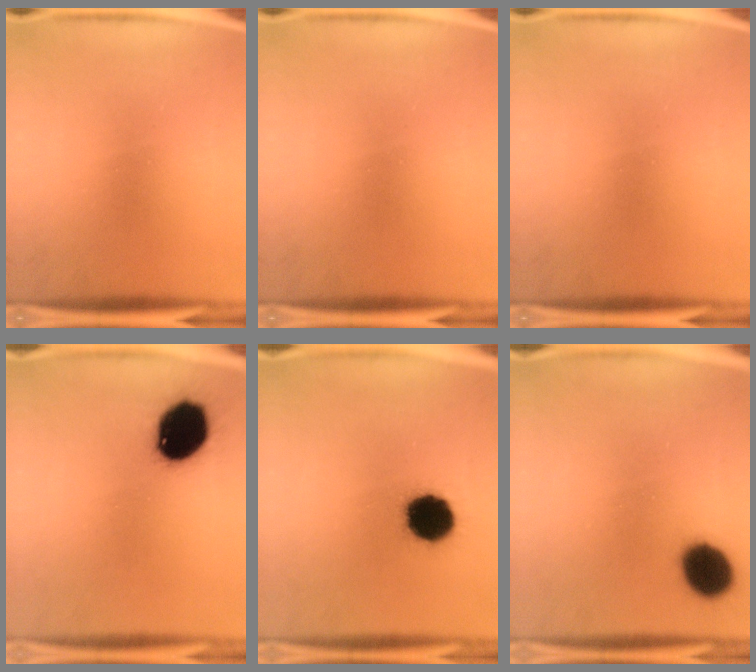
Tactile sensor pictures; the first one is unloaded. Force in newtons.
{"total": 0.0}
{"total": 0.0}
{"total": 15.6}
{"total": 14.5}
{"total": 10.7}